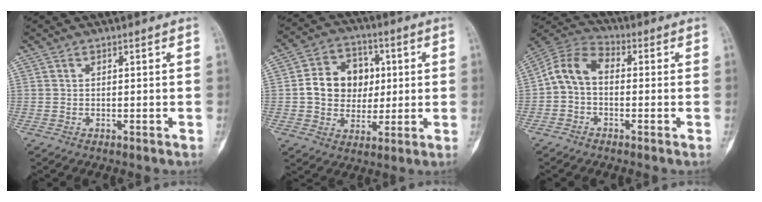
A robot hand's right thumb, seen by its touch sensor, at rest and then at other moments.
{"total": 12.7, "force": [1.2, 10.5, 7.0], "torque": [-0.070, 0.012, 0.017]}
{"total": 8.1, "force": [-0.5, 5.4, 6.0], "torque": [-0.104, 0.030, -0.028]}